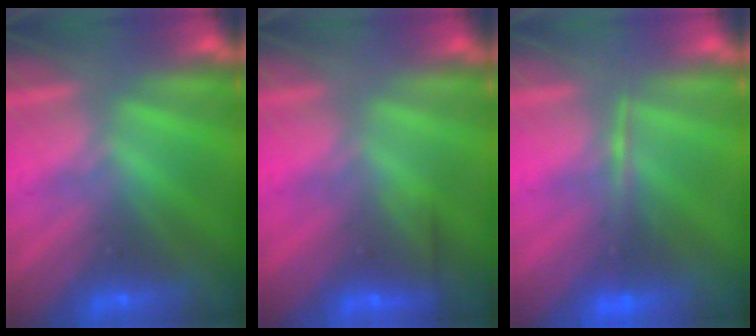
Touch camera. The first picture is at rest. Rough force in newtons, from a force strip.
{"total": 2.5}
{"total": 1.5}